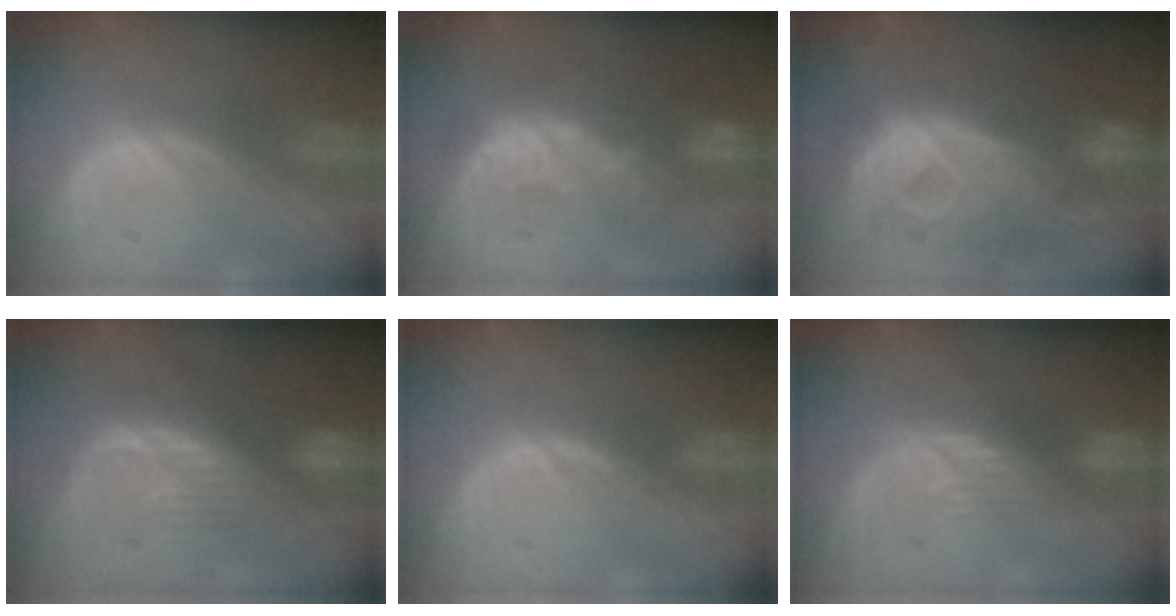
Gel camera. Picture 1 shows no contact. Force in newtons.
{"total": 9.5, "press": 9.0, "slide": 3.2}
{"total": 12.4, "press": 12.4, "slide": 1.4}
{"total": 8.2, "press": 7.4, "slide": 3.4}
{"total": 1.0, "press": 1.0, "slide": 0.2}
{"total": 3.7, "press": 3.4, "slide": 1.5}